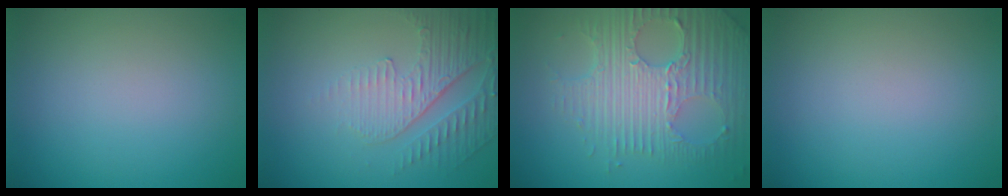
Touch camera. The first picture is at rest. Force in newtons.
{"total": 5.1, "press": 3.3, "slide": 3.9}
{"total": 7.5, "press": 5.2, "slide": 5.4}
{"total": 0.0}